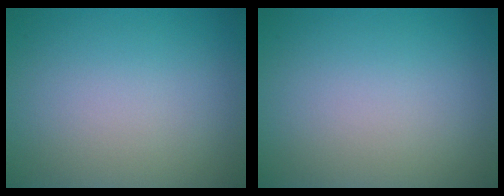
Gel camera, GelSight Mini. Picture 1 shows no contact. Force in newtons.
{"total": 0.0}